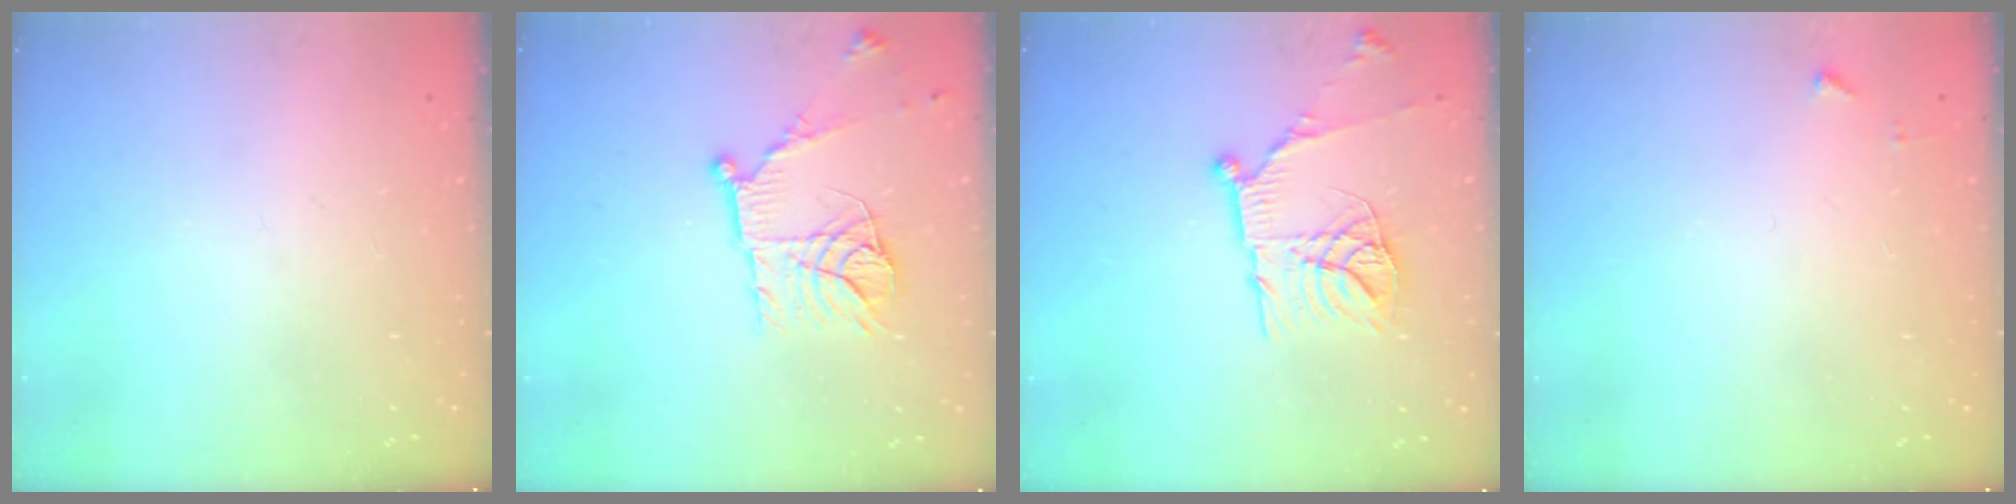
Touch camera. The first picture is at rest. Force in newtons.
{"total": 14.9, "press": 14.8, "slide": 1.4}
{"total": 15.2, "press": 15.2, "slide": 0.8}
{"total": 3.8, "press": 3.8, "slide": 0.5}